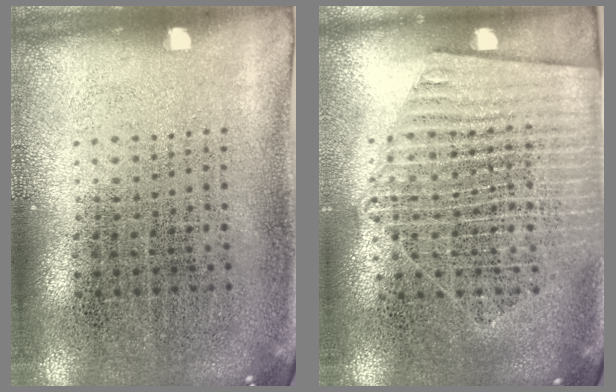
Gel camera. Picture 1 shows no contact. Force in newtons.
{"total": 1.6, "press": 1.5, "slide": 0.6}